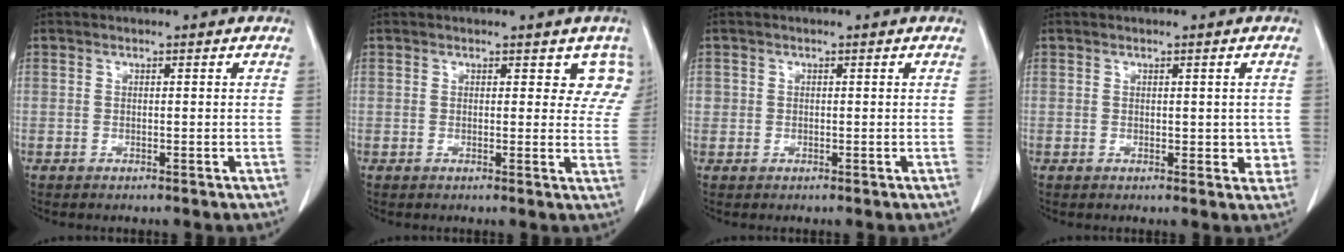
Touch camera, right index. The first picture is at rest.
{"total": 4.8, "force": [3.2, 2.8, 2.1], "torque": [0.005, -0.007, 0.016]}
{"total": 0.9, "force": [0.1, 0.9, 0.1], "torque": [0.009, 0.004, -0.001]}
{"total": 2.9, "force": [0.1, 1.7, 2.3], "torque": [-0.015, -0.004, 0.004]}